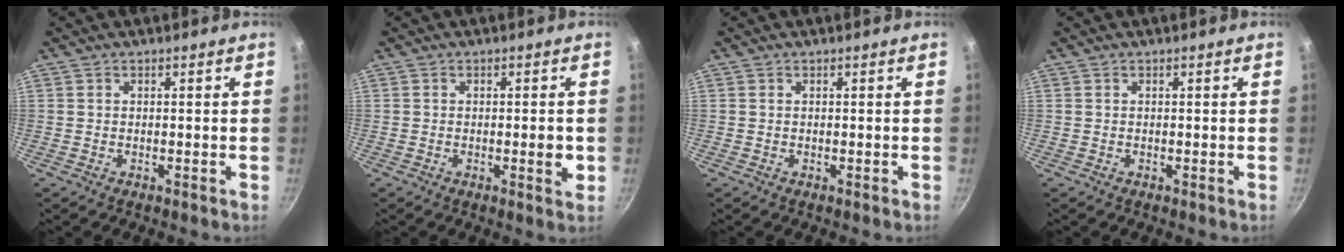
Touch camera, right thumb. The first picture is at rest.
{"total": 3.0, "force": [-0.4, 1.0, 2.8], "torque": [-0.033, 0.000, -0.006]}
{"total": 0.0}
{"total": 0.0}